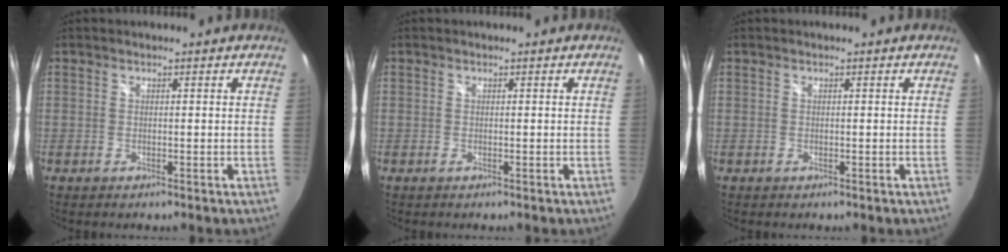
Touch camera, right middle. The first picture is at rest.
{"total": 0.0}
{"total": 0.0}